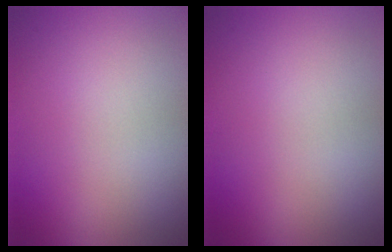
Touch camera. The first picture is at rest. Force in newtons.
{"total": 0.0}